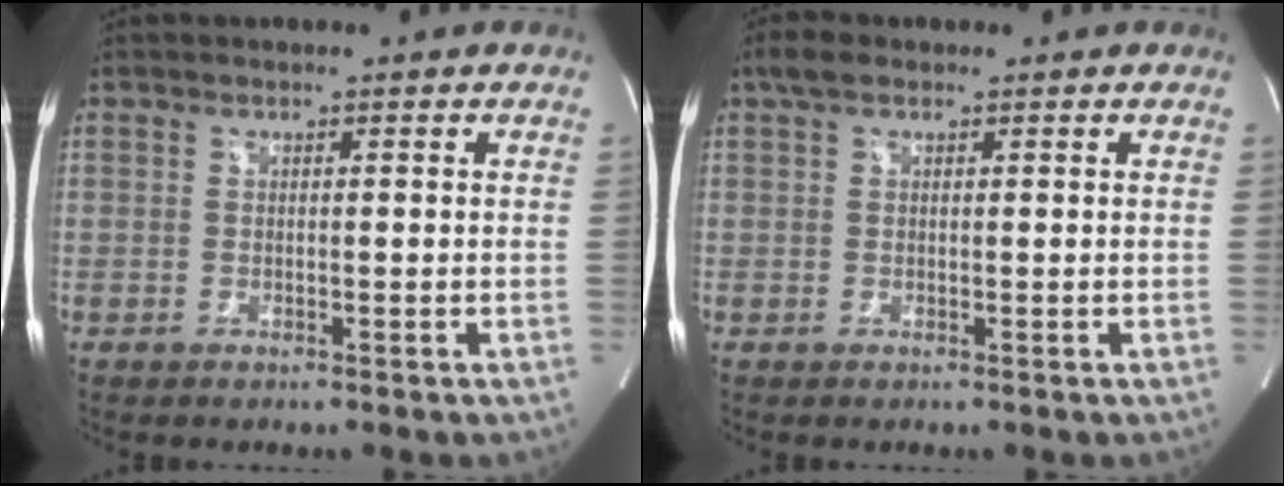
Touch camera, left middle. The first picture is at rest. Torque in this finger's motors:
{"motor_torque": [0.25, -0.35, -0.08, 0.00]}